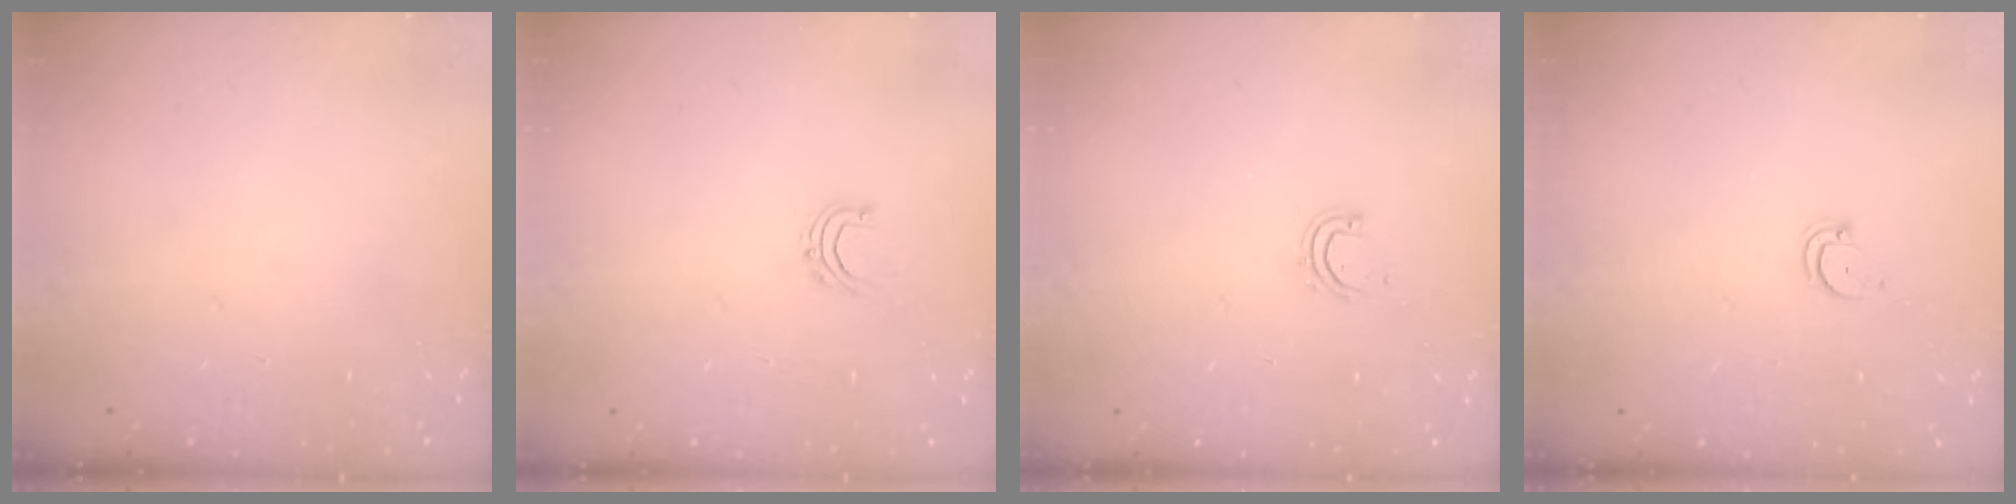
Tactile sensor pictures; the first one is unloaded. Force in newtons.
{"total": 5.9, "press": 5.9, "slide": 0.5}
{"total": 4.5, "press": 4.4, "slide": 0.4}
{"total": 2.6, "press": 2.6, "slide": 0.1}